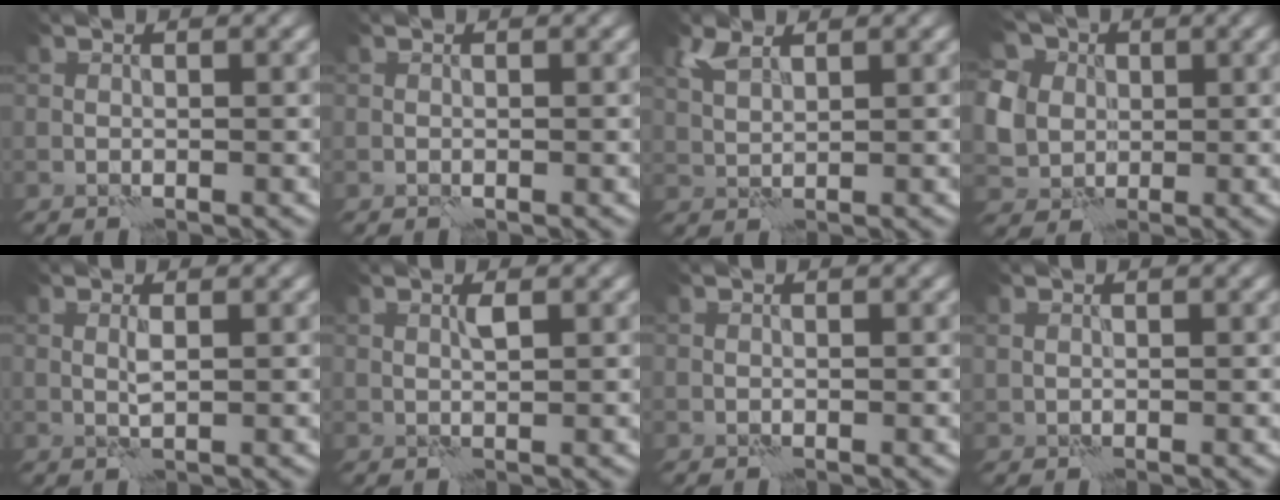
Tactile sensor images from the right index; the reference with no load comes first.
{"total": 0.0}
{"total": 2.1, "force": [1.7, 0.6, 1.1], "torque": [-0.032, 0.003, 0.035]}
{"total": 7.3, "force": [2.0, 6.2, 3.3], "torque": [-0.079, 0.023, 0.016]}
{"total": 0.9, "force": [0.5, -0.1, 0.8], "torque": [-0.019, -0.001, 0.010]}
{"total": 0.8, "force": [0.7, -0.2, 0.4], "torque": [-0.011, 0.000, 0.012]}
{"total": 0.0}
{"total": 0.5, "force": [0.4, 0.3, 0.0], "torque": [0.003, -0.004, 0.011]}